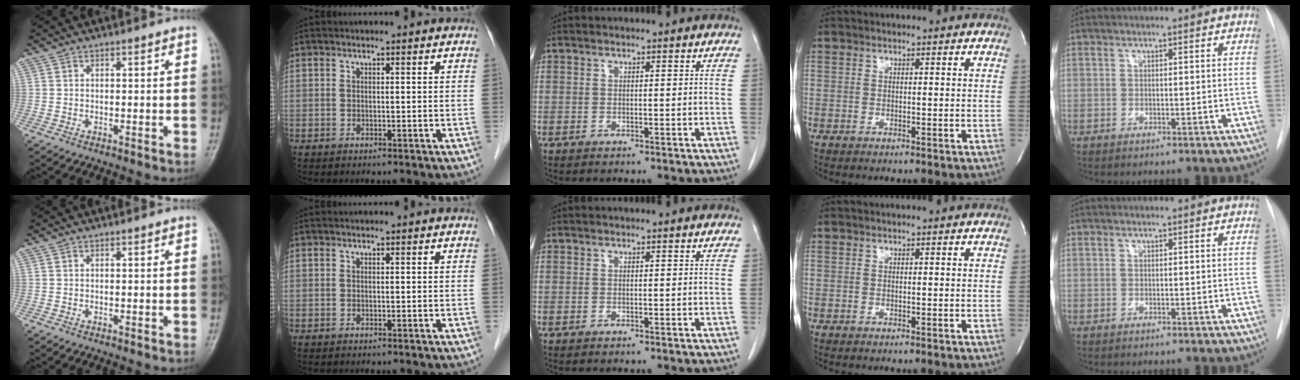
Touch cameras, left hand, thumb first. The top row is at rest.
{}